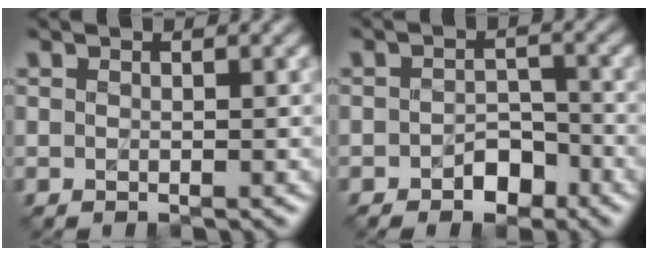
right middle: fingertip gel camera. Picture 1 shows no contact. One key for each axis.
{"total": 2.5, "fx": -1.4, "fy": 1.6, "fz": 1.3, "tx": -0.018, "ty": 0.009, "tz": -0.023}